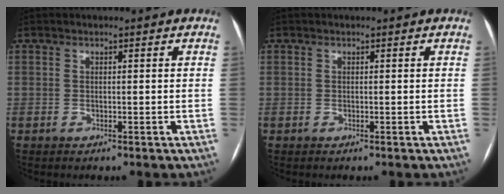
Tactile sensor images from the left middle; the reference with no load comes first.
{"total": 0.0}